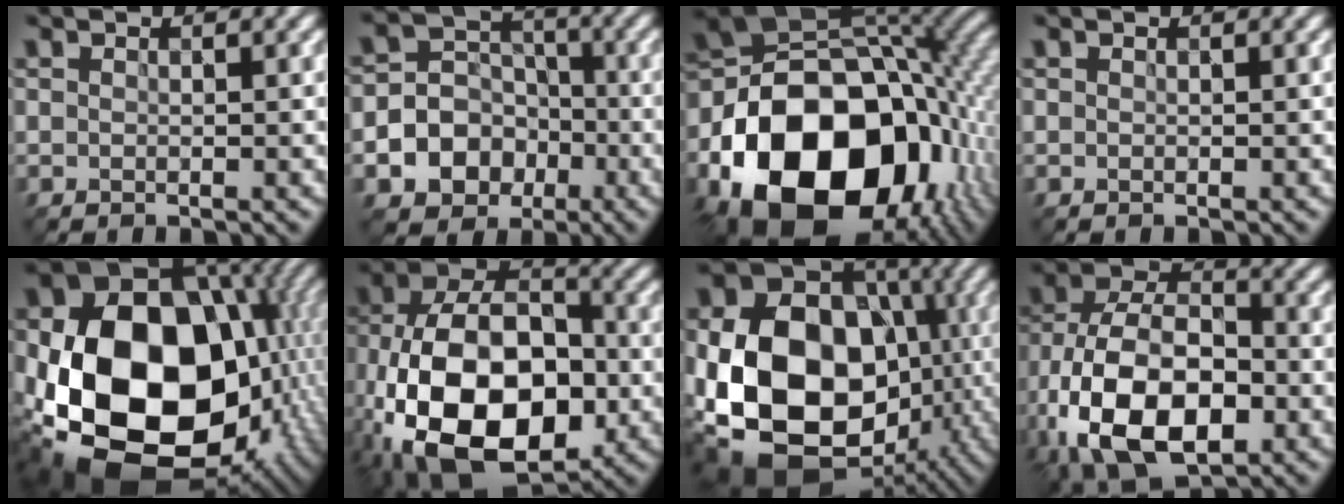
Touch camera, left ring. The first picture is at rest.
{"total": 8.6, "force": [-3.6, 7.4, 2.7], "torque": [-0.041, -0.006, -0.081]}
{"total": 20.3, "force": [-7.4, 13.8, 12.9], "torque": [-0.248, -0.031, -0.110]}
{"total": 0.0}
{"total": 22.2, "force": [-2.8, 16.5, 14.6], "torque": [-0.302, -0.038, -0.021]}
{"total": 17.5, "force": [-5.5, 10.9, 12.6], "torque": [-0.231, -0.010, -0.103]}
{"total": 18.8, "force": [-3.6, 14.4, 11.5], "torque": [-0.236, -0.023, -0.057]}
{"total": 15.1, "force": [-5.2, 8.9, 11.0], "torque": [-0.226, -0.021, -0.098]}